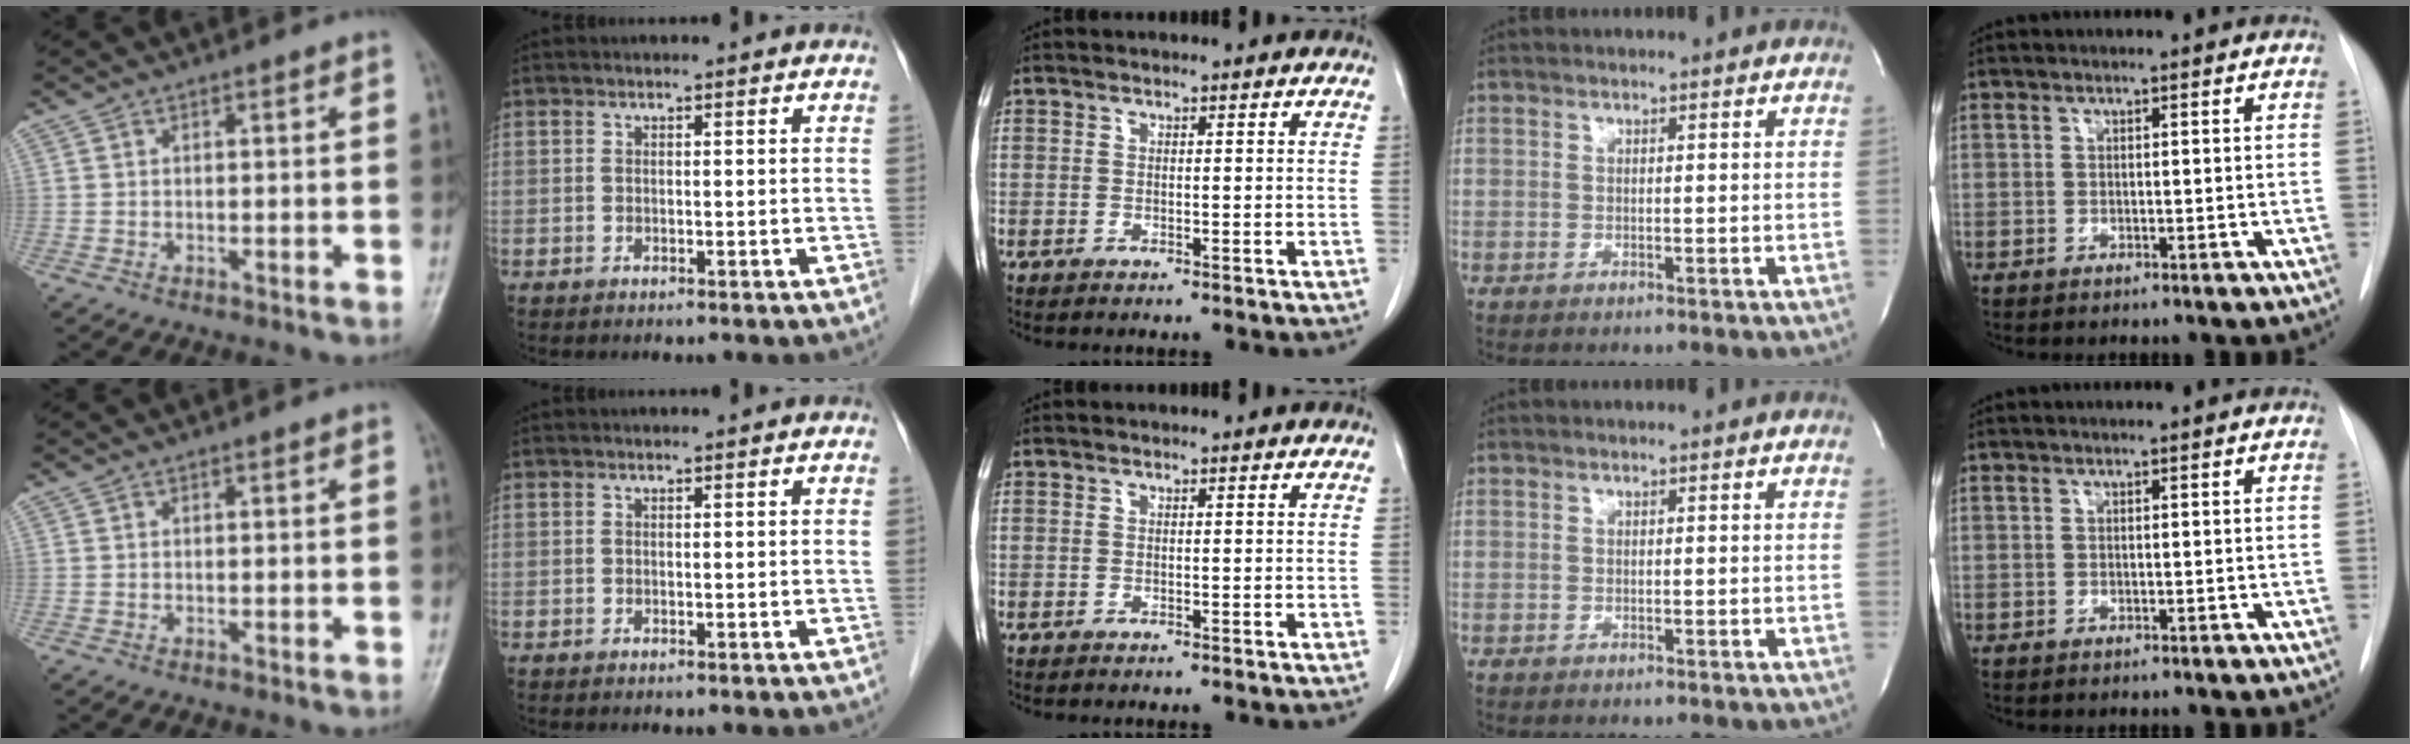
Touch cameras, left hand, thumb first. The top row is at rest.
{}